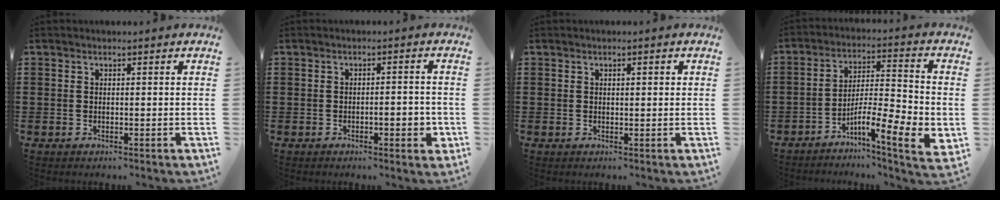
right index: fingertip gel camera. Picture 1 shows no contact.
{"total": 3.3, "force": [-1.1, 0.8, 3.1], "torque": [-0.042, 0.001, -0.021]}
{"total": 0.8, "force": [0.2, 0.2, 0.7], "torque": [-0.014, 0.002, 0.004]}
{"total": 9.0, "force": [-4.5, 1.7, 7.6], "torque": [-0.126, -0.007, -0.079]}